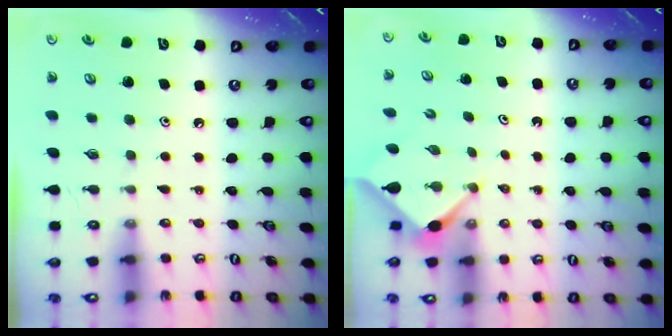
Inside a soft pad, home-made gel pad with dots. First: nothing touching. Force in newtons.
{"total": 3.0, "press": 2.9, "slide": 0.3}